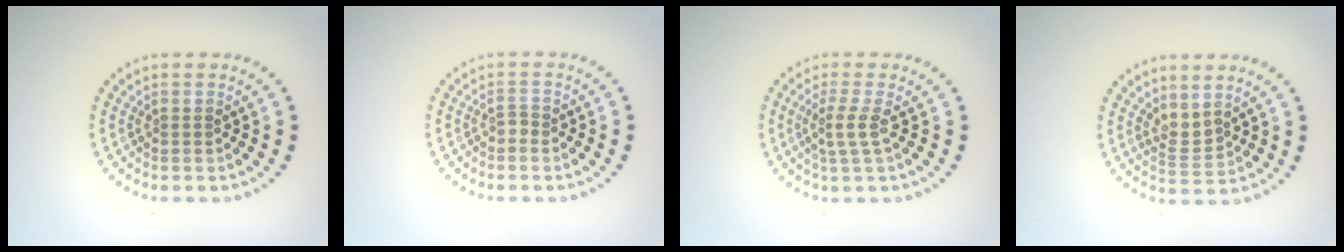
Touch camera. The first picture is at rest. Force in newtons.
{"total": 0.9, "press": 0.6, "slide": 0.7}
{"total": 2.0, "press": 1.6, "slide": 1.3}
{"total": 2.0, "press": 1.4, "slide": 1.4}